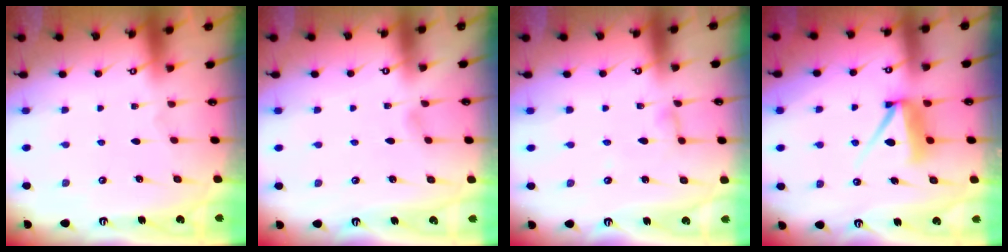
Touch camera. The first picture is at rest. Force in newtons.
{"total": 2.2, "press": 2.2, "slide": 0.3}
{"total": 3.6, "press": 3.6, "slide": 0.4}
{"total": 8.3, "press": 8.2, "slide": 0.9}